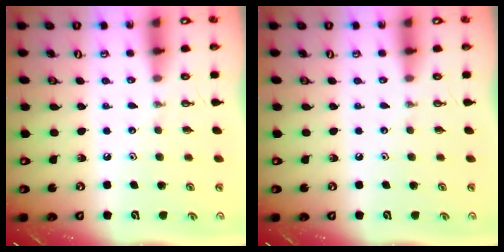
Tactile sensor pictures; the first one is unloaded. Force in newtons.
{"total": 0.0}